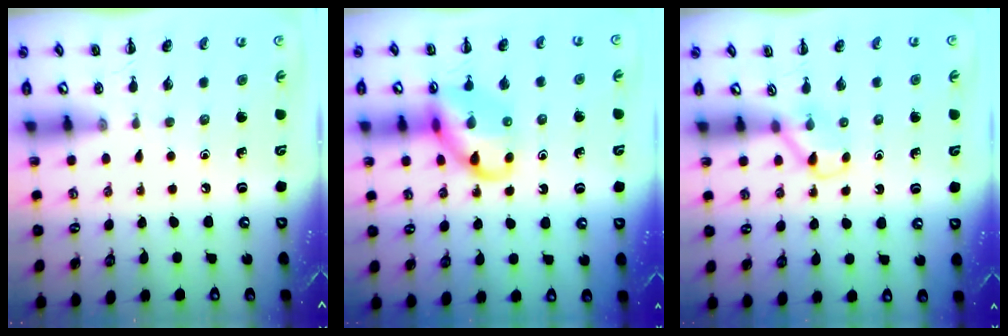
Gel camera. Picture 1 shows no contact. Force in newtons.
{"total": 12.4, "press": 12.3, "slide": 1.2}
{"total": 3.0, "press": 2.8, "slide": 0.9}